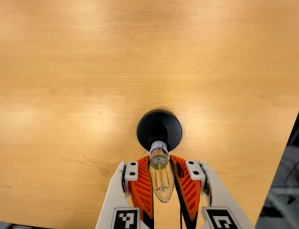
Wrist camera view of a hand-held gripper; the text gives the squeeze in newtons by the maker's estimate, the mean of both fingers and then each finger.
{"total": 21.2, "left": 20.6, "right": 21.8}